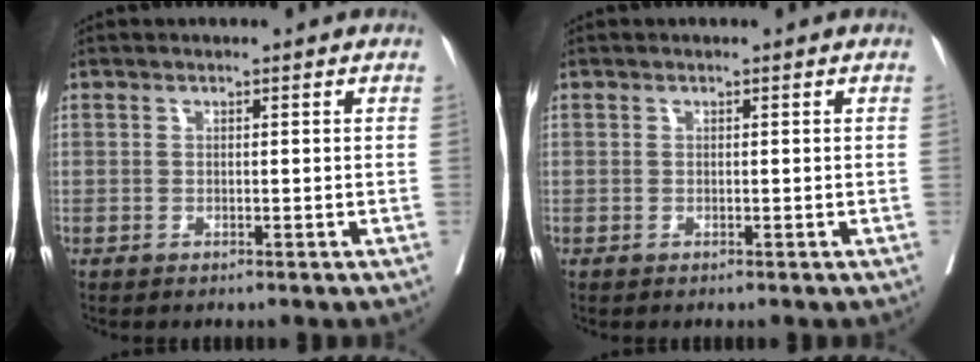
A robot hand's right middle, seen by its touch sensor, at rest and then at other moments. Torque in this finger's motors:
{"motor_torque": [0.00, 0.00, 0.00, 0.00]}